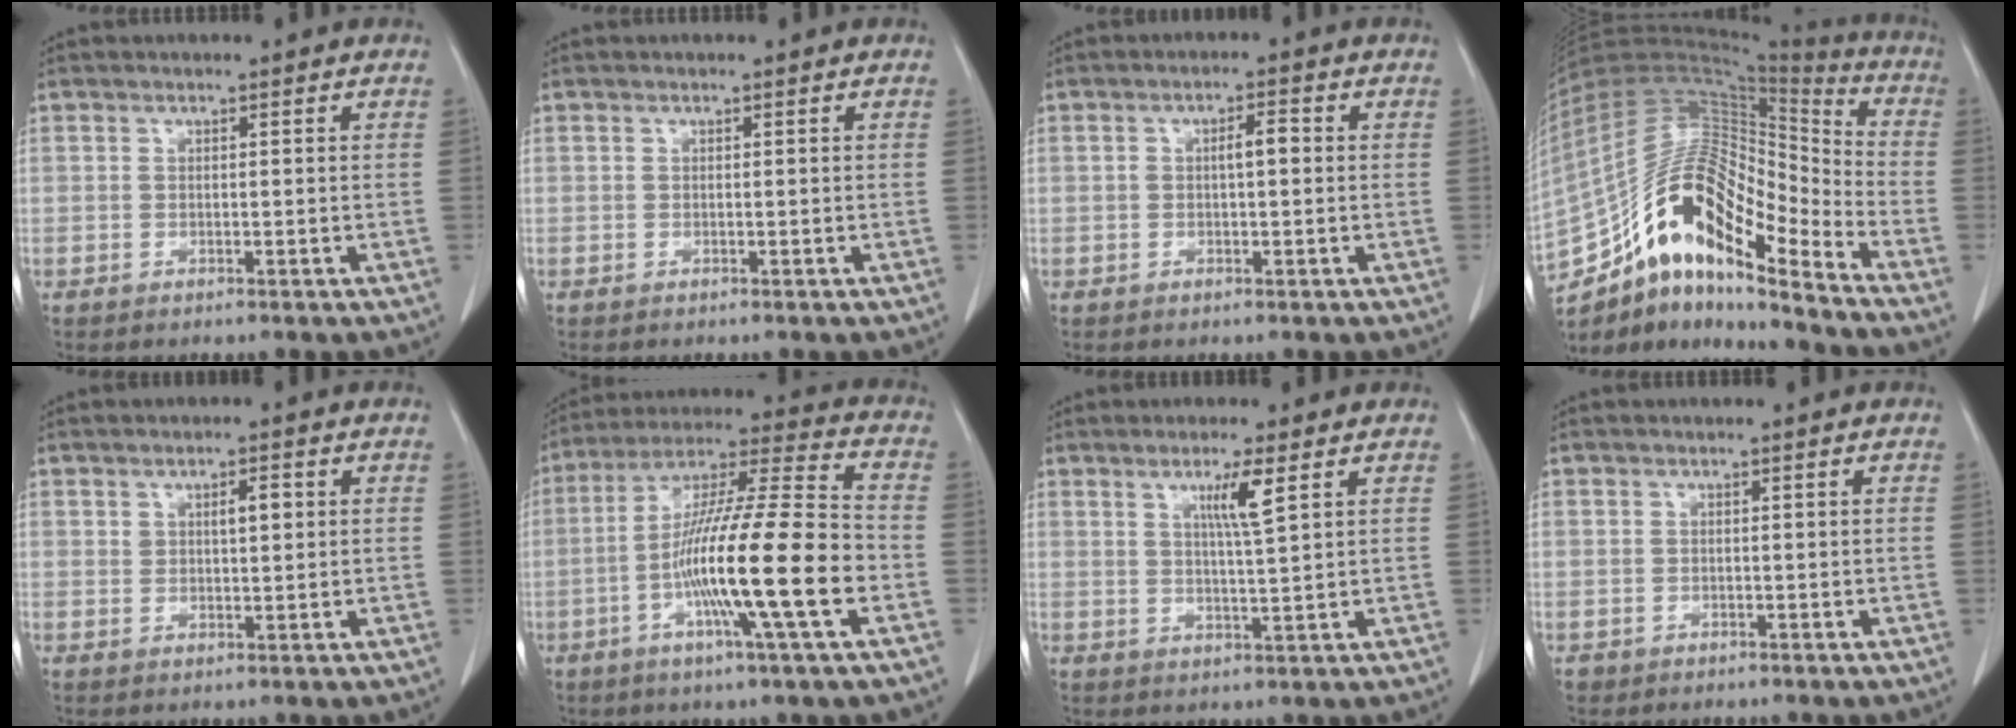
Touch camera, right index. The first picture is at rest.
{"total": 0.0}
{"total": 2.6, "force": [0.1, 0.8, 2.4], "torque": [-0.040, 0.010, 0.002]}
{"total": 19.6, "force": [-12.6, 5.3, 14.0], "torque": [-0.264, 0.040, -0.214]}
{"total": 2.7, "force": [0.9, 1.1, 2.3], "torque": [-0.037, 0.003, 0.016]}
{"total": 18.9, "force": [-5.1, 0.2, 18.2], "torque": [-0.324, -0.007, -0.096]}
{"total": 4.6, "force": [2.0, -0.6, 4.1], "torque": [-0.077, -0.006, 0.037]}
{"total": 0.9, "force": [-0.4, 0.8, -0.1], "torque": [-0.008, 0.005, -0.003]}